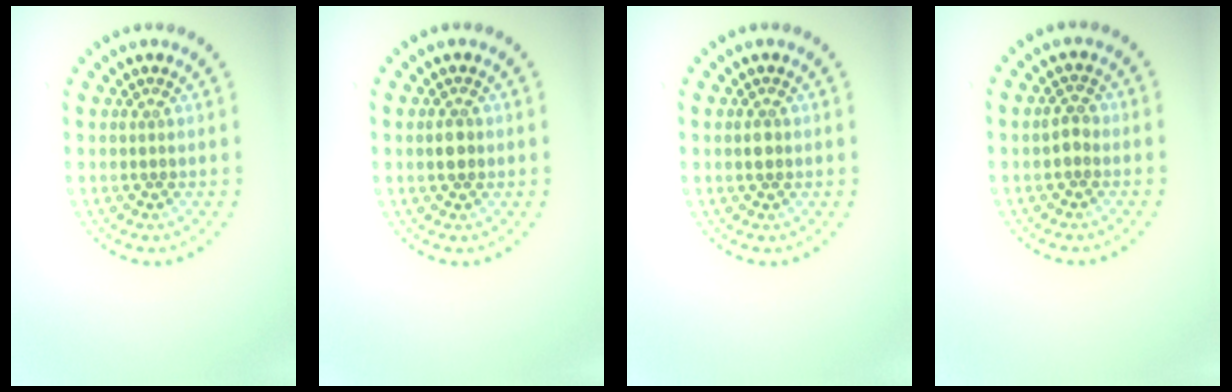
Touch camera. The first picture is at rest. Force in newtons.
{"total": 1.5, "press": 1.5, "slide": 0.3}
{"total": 1.3, "press": 1.3, "slide": 0.3}
{"total": 1.4, "press": 1.4, "slide": 0.2}